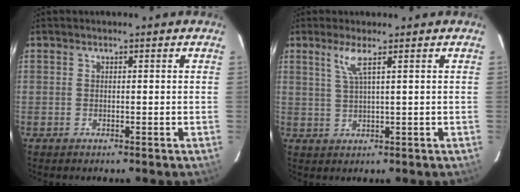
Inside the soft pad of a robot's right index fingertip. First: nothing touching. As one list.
[{"total": 3.3, "force": [1.8, -0.4, 2.8], "torque": [-0.058, -0.003, 0.040]}]